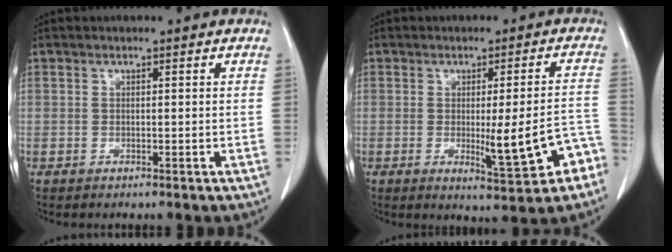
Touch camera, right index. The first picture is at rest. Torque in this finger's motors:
{"motor_torque": [0.55, 0.29, 0.24, 0.10]}